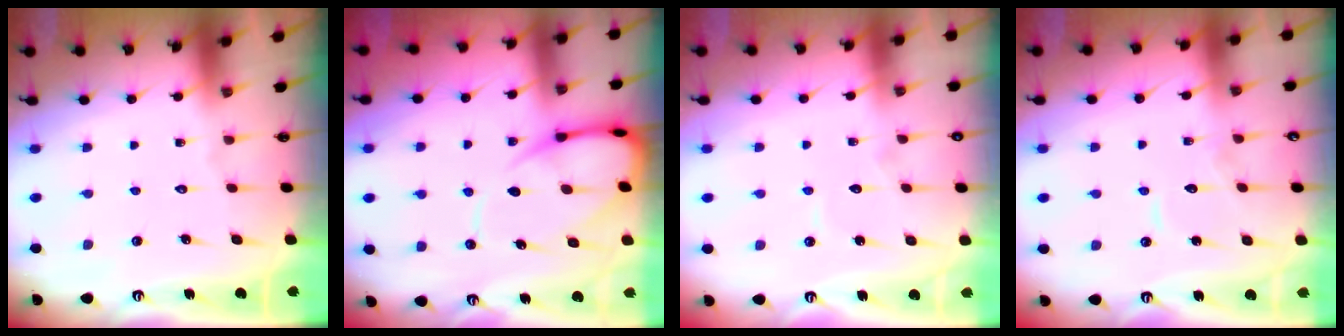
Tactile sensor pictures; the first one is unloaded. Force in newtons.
{"total": 9.7, "press": 9.7, "slide": 1.0}
{"total": 5.0, "press": 5.0, "slide": 0.5}
{"total": 8.9, "press": 8.9, "slide": 0.5}